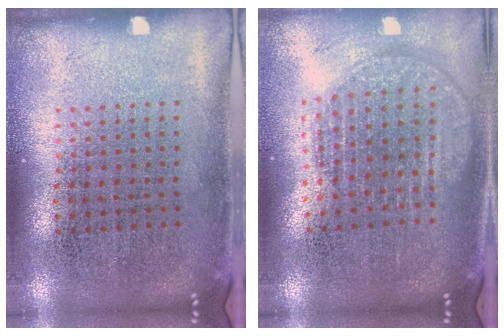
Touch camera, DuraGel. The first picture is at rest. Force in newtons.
{"total": 1.8, "press": 1.6, "slide": 0.9}